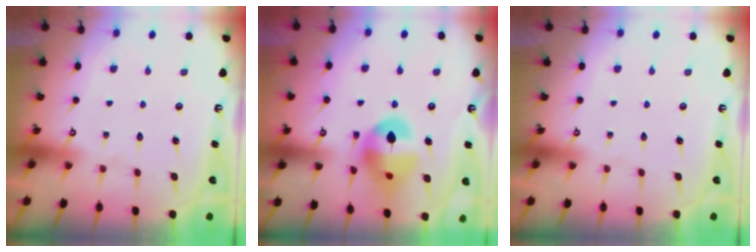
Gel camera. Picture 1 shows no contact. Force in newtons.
{"total": 13.5, "press": 13.4, "slide": 1.9}
{"total": 0.0}